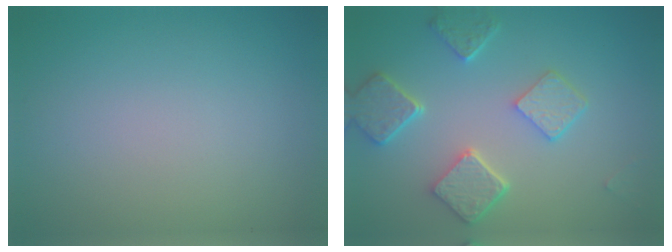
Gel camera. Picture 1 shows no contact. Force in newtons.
{"total": 5.1, "press": 4.0, "slide": 3.2}